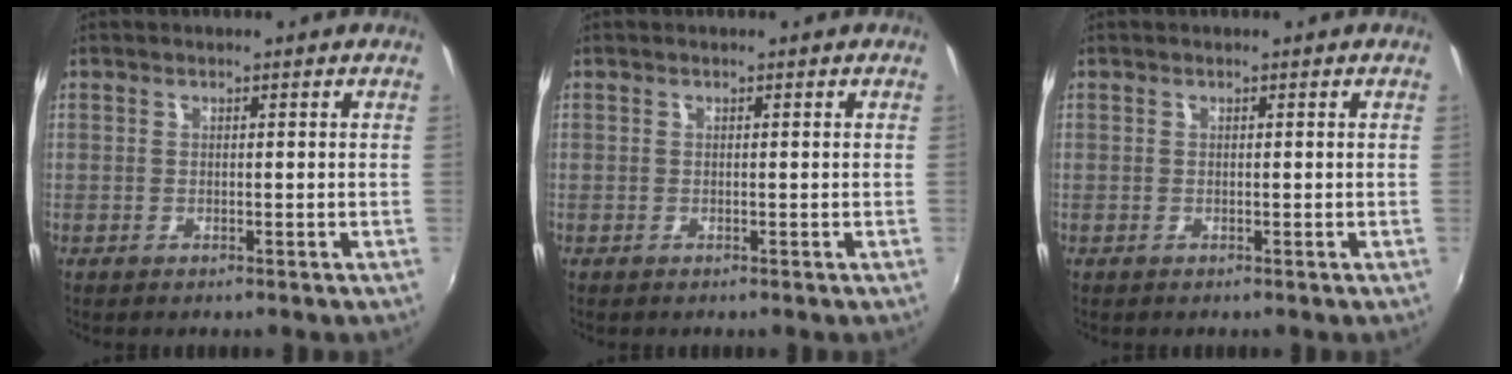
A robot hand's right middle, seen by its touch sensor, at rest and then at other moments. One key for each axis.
{"total": 0.0}
{"total": 0.0}